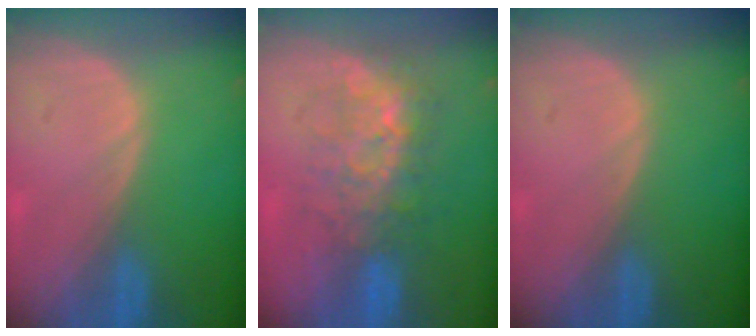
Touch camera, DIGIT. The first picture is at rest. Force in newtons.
{"total": 7.9, "press": 7.5, "slide": 2.7}
{"total": 0.0}